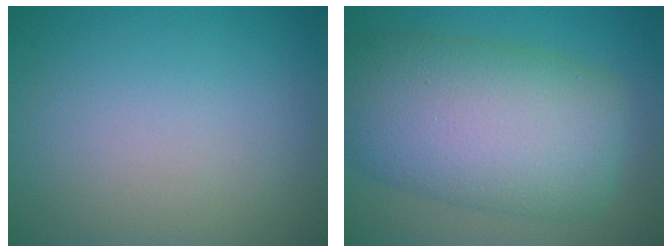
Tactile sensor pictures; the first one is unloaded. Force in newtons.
{"total": 12.8, "press": 12.8, "slide": 0.5}